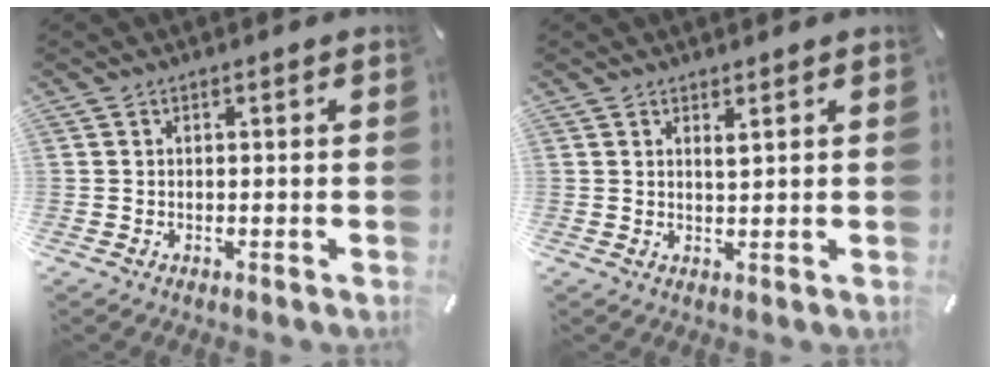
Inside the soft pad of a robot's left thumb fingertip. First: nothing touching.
{"total": 1.3, "force": [1.0, 0.3, 0.8], "torque": [-0.011, -0.003, 0.015]}